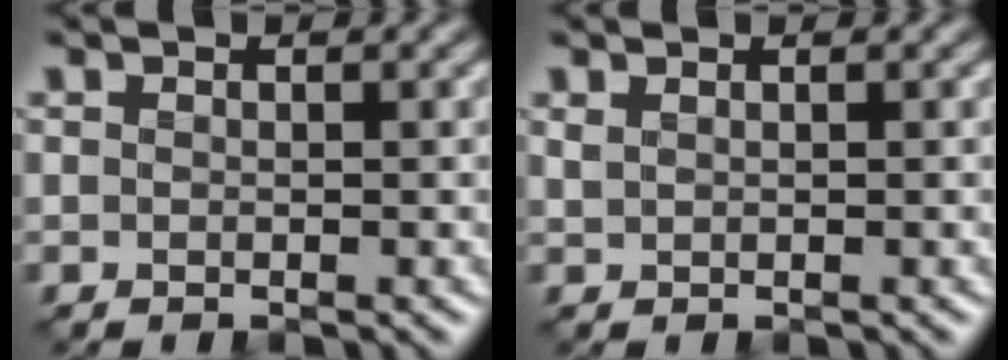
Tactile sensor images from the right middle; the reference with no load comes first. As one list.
[{"total": 0.7, "force": [0.5, 0.2, 0.4], "torque": [-0.010, 0.002, 0.014]}]